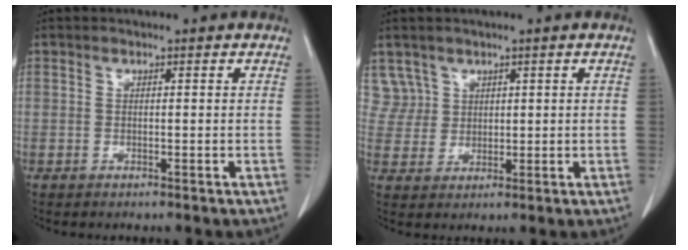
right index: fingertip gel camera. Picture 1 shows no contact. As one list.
[{"total": 4.2, "force": [2.5, 3.3, -0.6], "torque": [0.025, 0.005, 0.051]}]